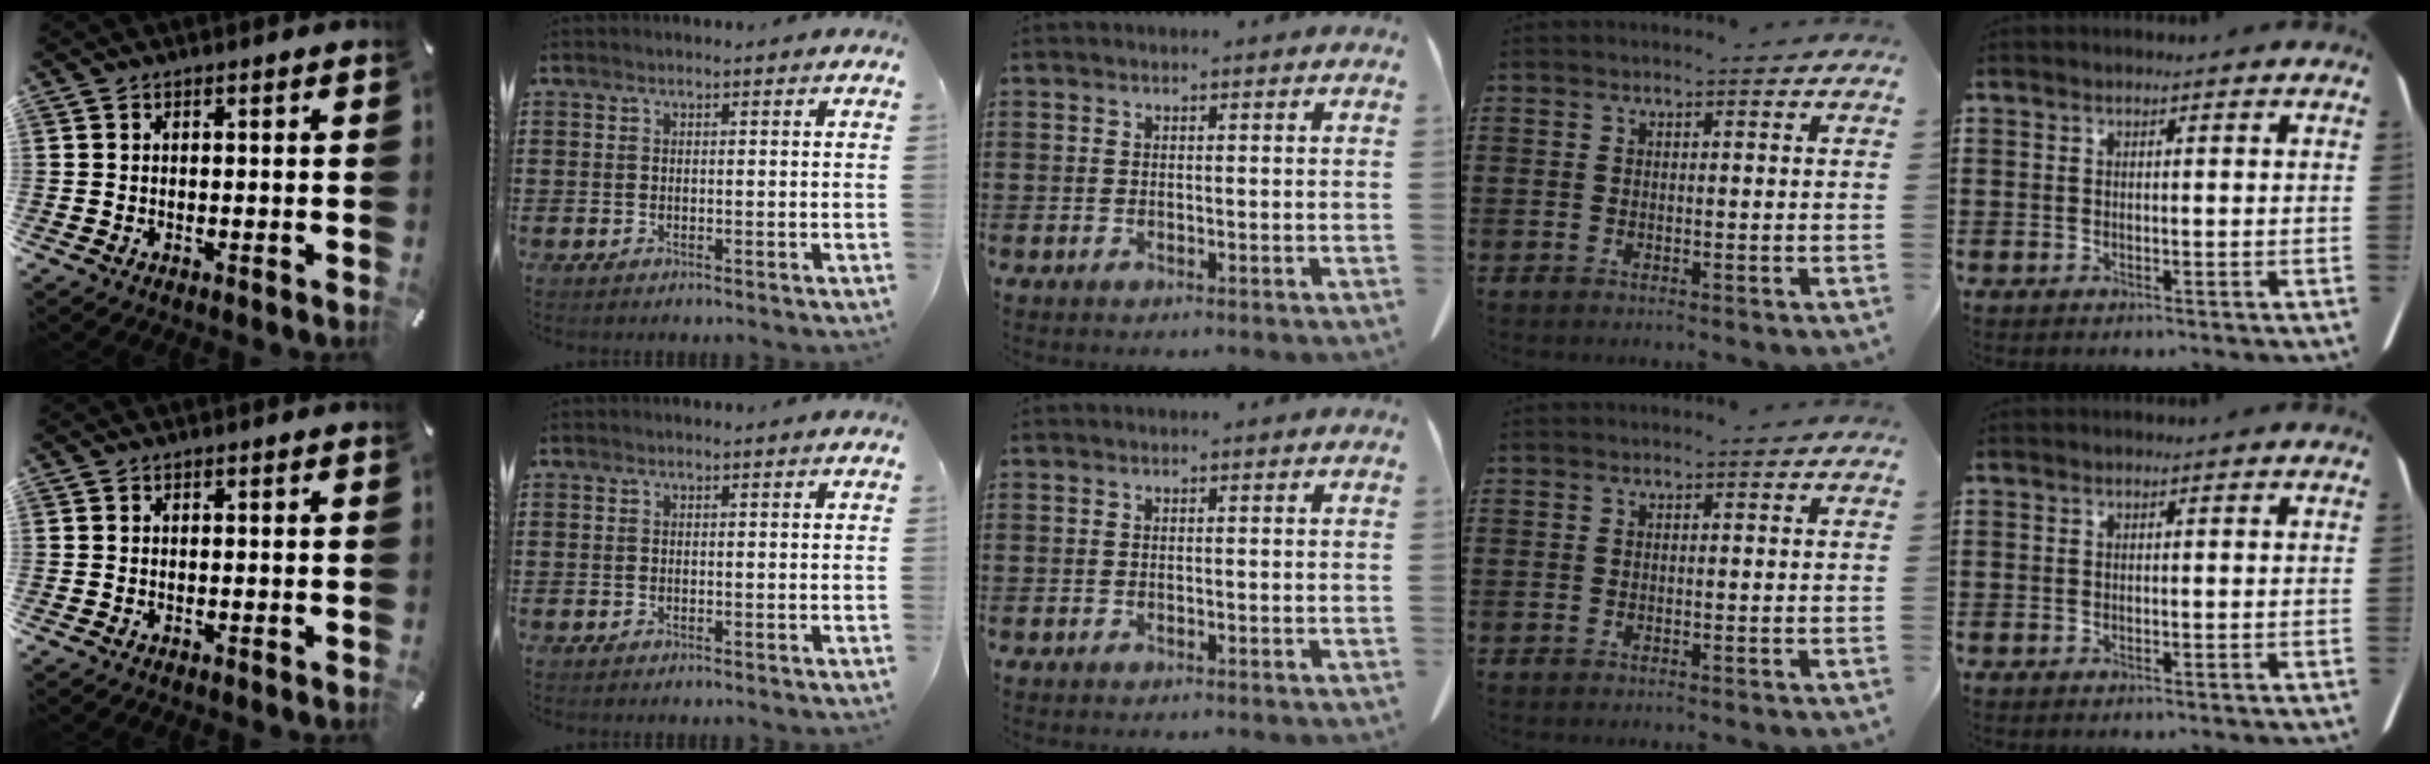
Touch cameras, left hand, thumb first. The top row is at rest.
{}